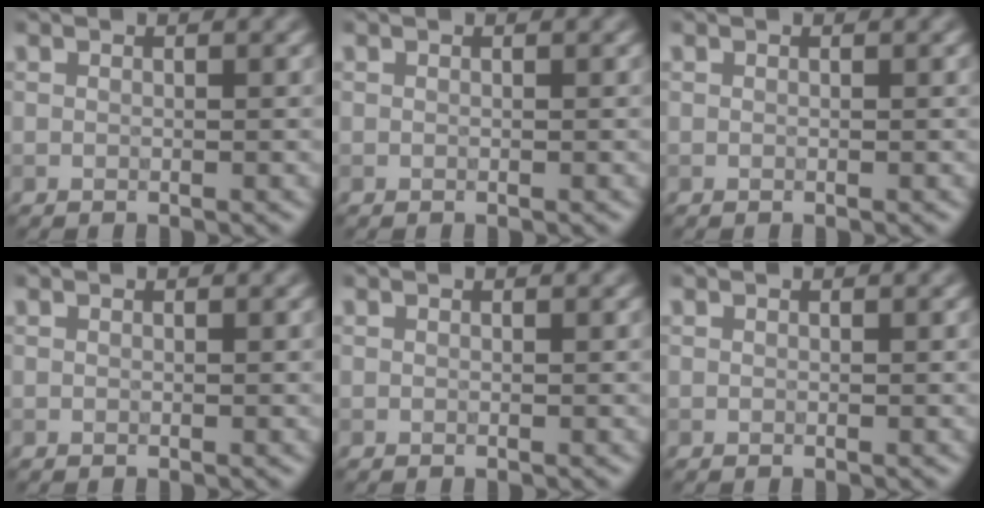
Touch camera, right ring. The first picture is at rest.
{"total": 0.0}
{"total": 0.0}
{"total": 0.0}
{"total": 0.0}
{"total": 0.0}